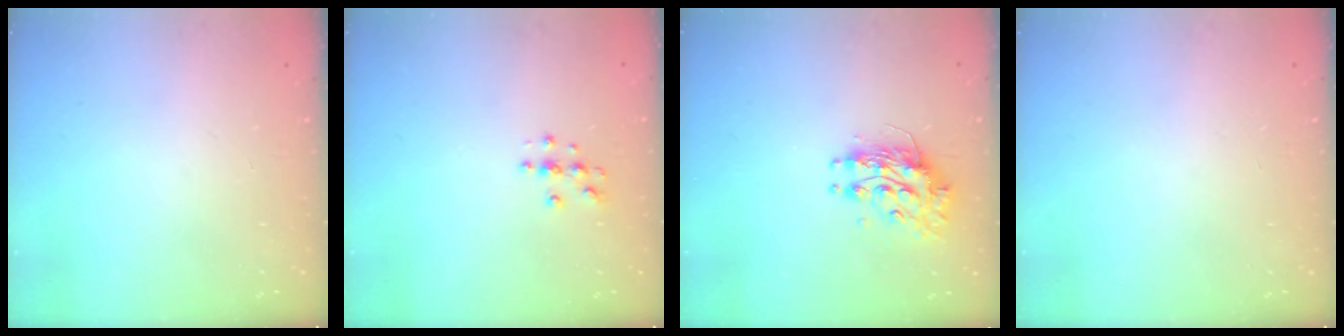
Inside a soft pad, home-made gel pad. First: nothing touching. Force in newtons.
{"total": 3.9, "press": 3.8, "slide": 0.4}
{"total": 10.4, "press": 10.4, "slide": 0.6}
{"total": 0.0}